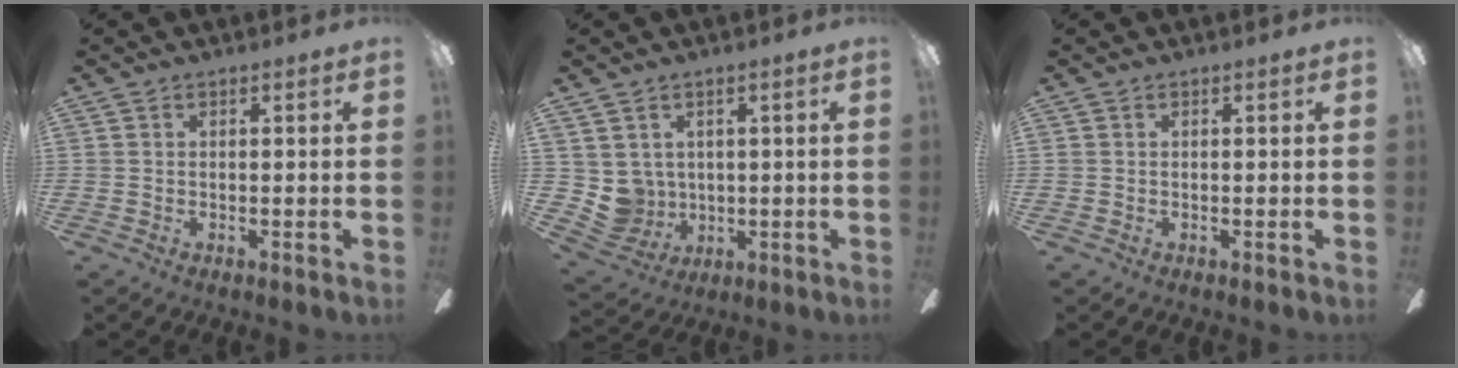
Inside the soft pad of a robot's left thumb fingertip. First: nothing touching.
{"total": 6.4, "force": [2.3, 5.9, 0.8], "torque": [-0.062, -0.018, 0.050]}
{"total": 0.0}